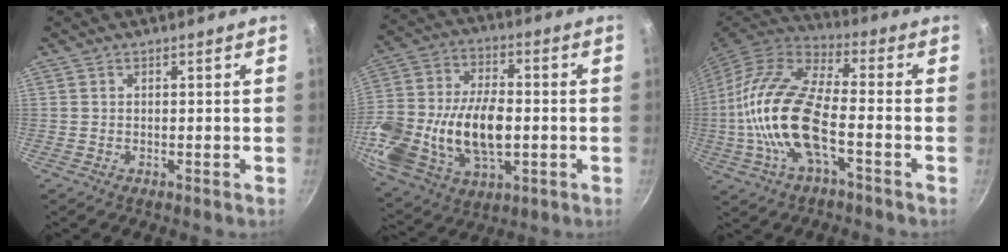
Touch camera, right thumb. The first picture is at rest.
{"total": 26.0, "force": [-4.0, 15.6, 20.4], "torque": [-0.456, 0.001, -0.054]}
{"total": 18.4, "force": [-4.1, 7.5, 16.2], "torque": [-0.344, 0.033, -0.079]}